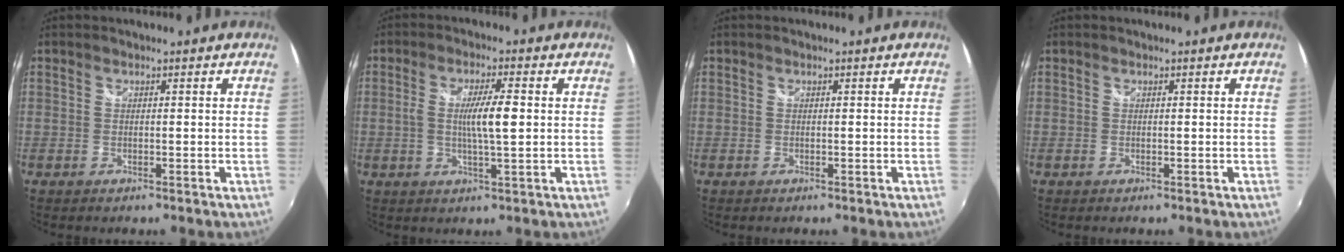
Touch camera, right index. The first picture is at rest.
{"total": 5.9, "force": [0.3, 0.4, 5.9], "torque": [-0.104, 0.001, 0.010]}
{"total": 0.0}
{"total": 0.0}